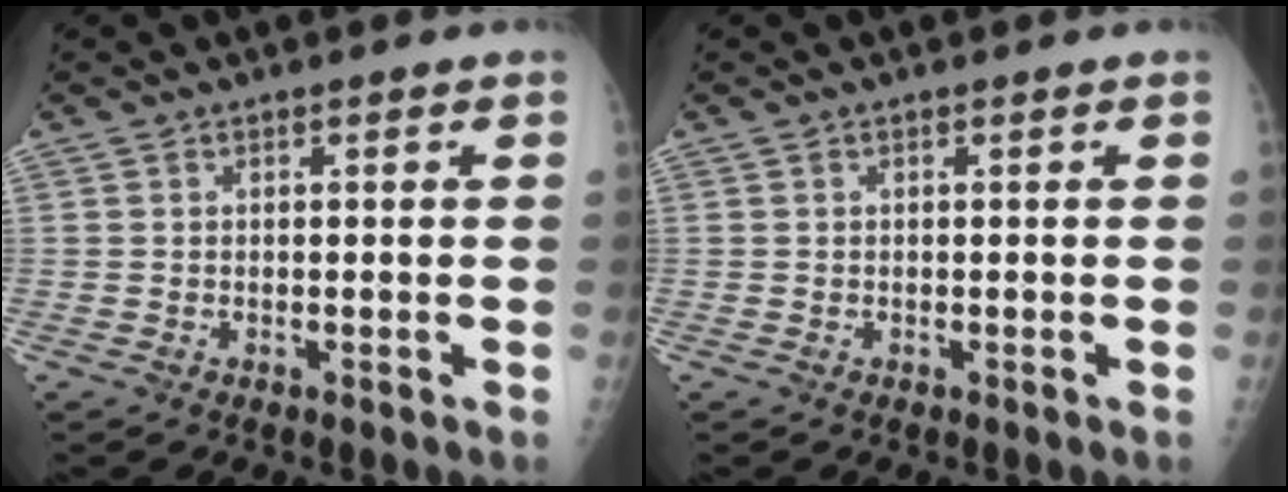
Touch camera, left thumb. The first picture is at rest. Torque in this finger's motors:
{"motor_torque": [0.01, 0.01, -0.07, -0.01, 0.00]}